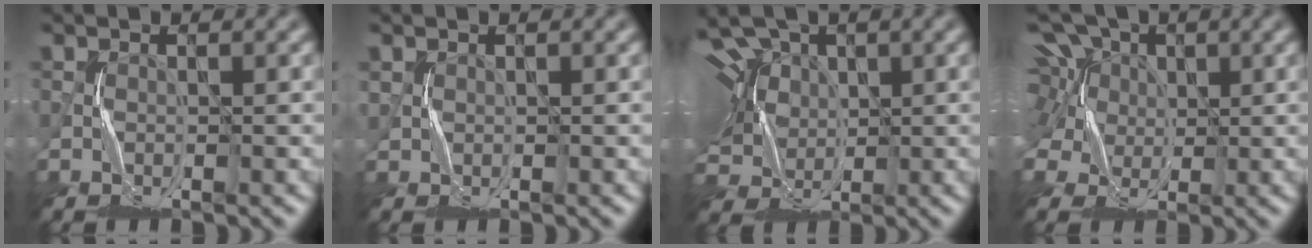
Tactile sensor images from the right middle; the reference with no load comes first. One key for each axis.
{"total": 0.7, "fx": 0.4, "fy": 0.6, "fz": 0.0, "tx": -0.002, "ty": -0.001, "tz": 0.012}
{"total": 15.0, "fx": 4.6, "fy": 9.9, "fz": 10.4, "tx": -0.188, "ty": 0.039, "tz": 0.031}
{"total": 12.4, "fx": 4.3, "fy": 9.1, "fz": 7.2, "tx": -0.139, "ty": 0.041, "tz": 0.033}